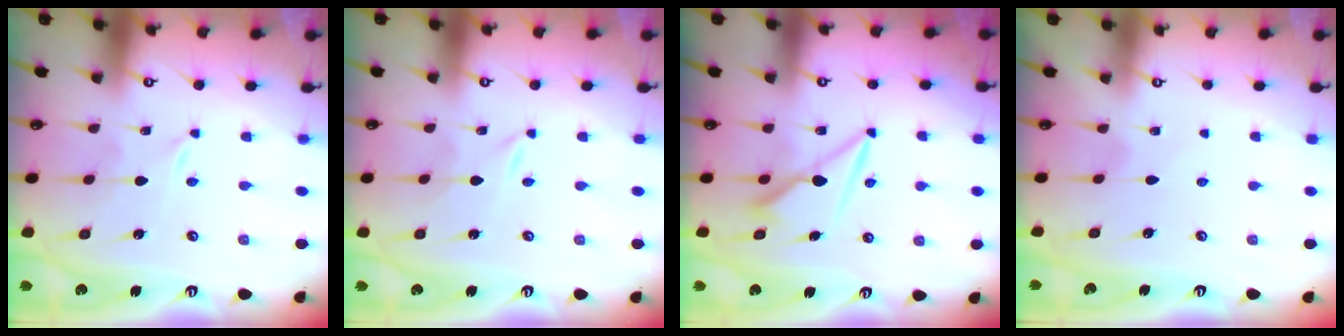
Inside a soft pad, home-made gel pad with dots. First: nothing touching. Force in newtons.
{"total": 0.0}
{"total": 7.5, "press": 7.5, "slide": 0.6}
{"total": 3.1, "press": 3.1, "slide": 0.4}